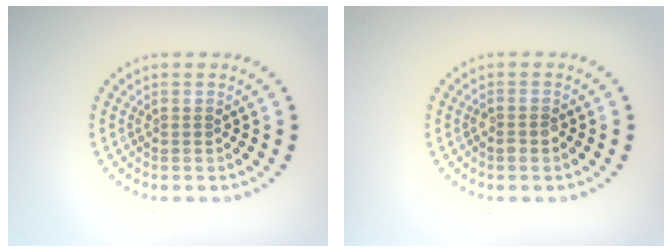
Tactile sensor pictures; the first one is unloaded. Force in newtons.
{"total": 1.1, "press": 1.0, "slide": 0.4}